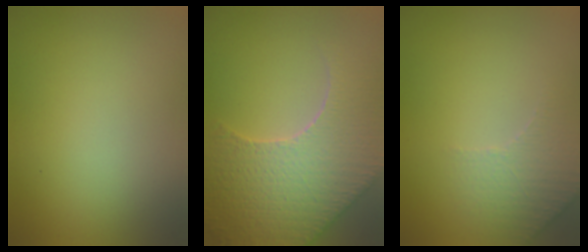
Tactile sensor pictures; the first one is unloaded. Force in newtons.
{"total": 9.0, "press": 6.4, "slide": 6.3}
{"total": 2.8, "press": 2.7, "slide": 0.8}